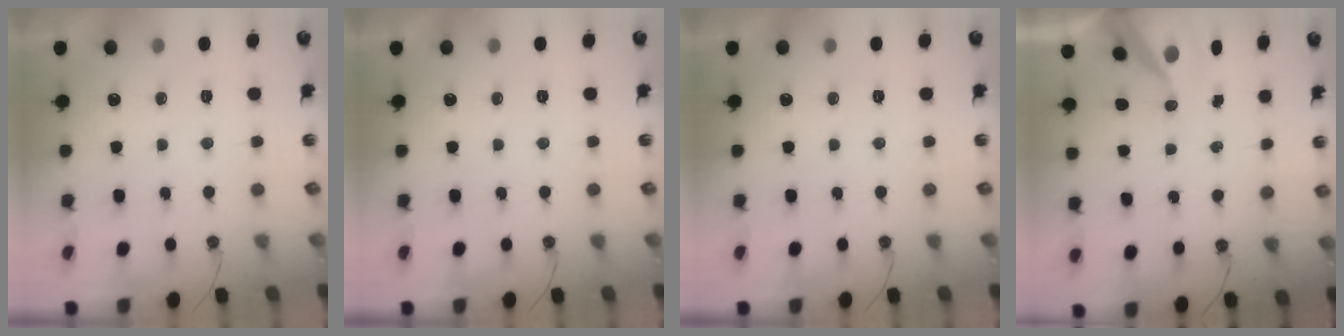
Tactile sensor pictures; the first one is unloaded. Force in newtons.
{"total": 0.0}
{"total": 0.0}
{"total": 7.8, "press": 7.7, "slide": 1.0}